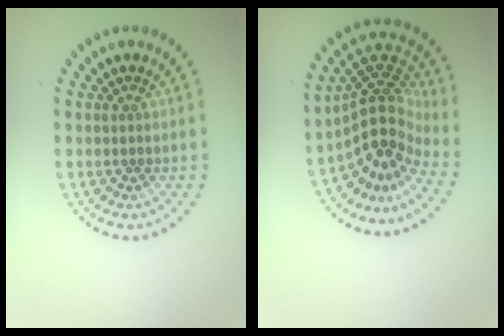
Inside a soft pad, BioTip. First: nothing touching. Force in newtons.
{"total": 5.2, "press": 3.7, "slide": 3.7}